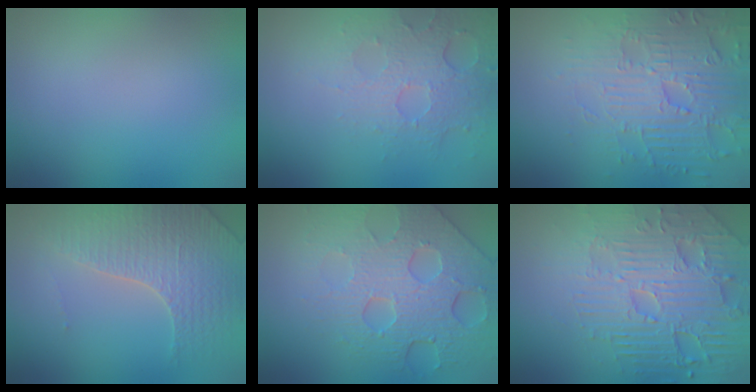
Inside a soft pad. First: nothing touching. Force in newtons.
{"total": 4.7, "press": 3.1, "slide": 3.5}
{"total": 4.8, "press": 4.7, "slide": 1.4}
{"total": 3.8, "press": 3.6, "slide": 1.0}
{"total": 6.5, "press": 5.2, "slide": 3.9}
{"total": 8.3, "press": 6.1, "slide": 5.7}